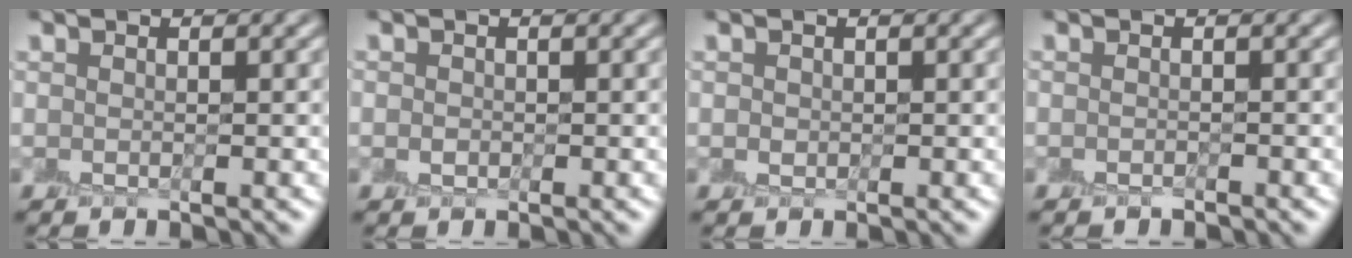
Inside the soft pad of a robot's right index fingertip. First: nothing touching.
{"total": 0.7, "force": [-0.2, 0.6, 0.2], "torque": [0.001, 0.002, 0.001]}
{"total": 0.9, "force": [0.0, 0.7, 0.5], "torque": [-0.004, 0.003, 0.007]}
{"total": 0.7, "force": [-0.6, -0.1, -0.3], "torque": [0.008, -0.001, -0.009]}